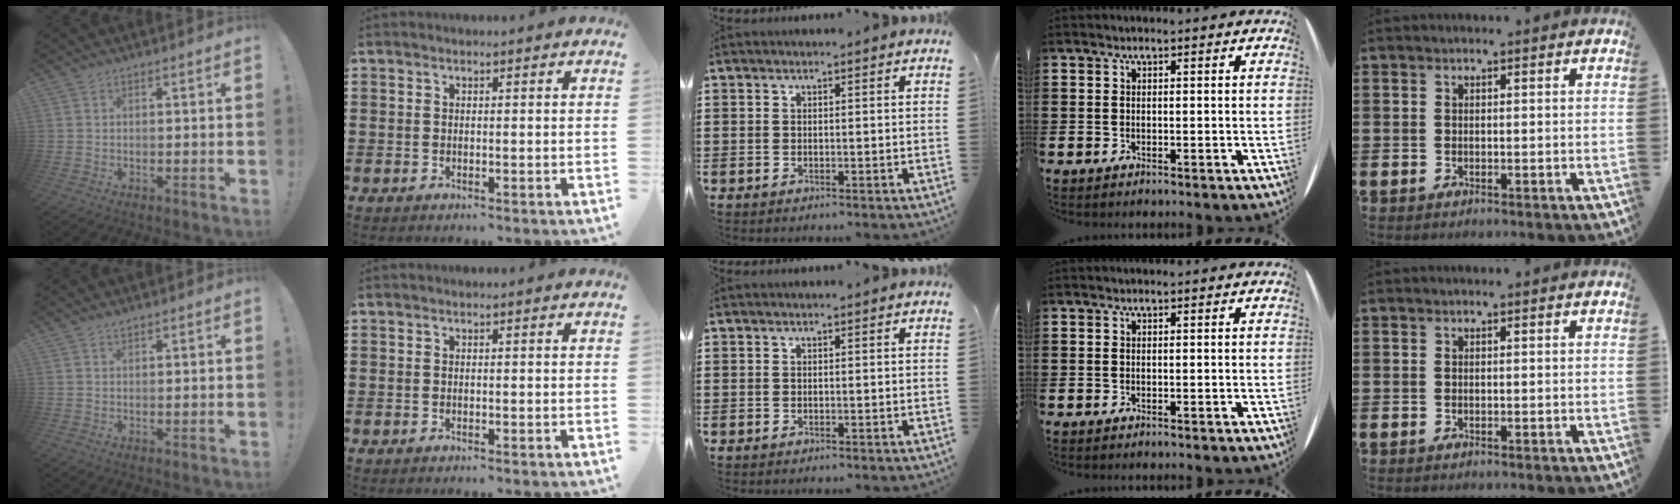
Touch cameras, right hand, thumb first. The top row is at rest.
{"thumb": {"total": 0.7, "force": [0.5, -0.1, 0.4], "torque": [-0.001, -0.002, 0.009]}}